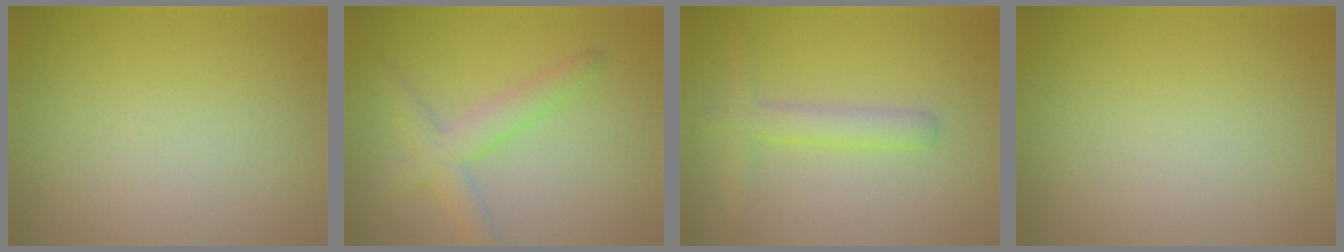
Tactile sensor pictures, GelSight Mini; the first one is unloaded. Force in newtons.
{"total": 3.1, "press": 3.1, "slide": 0.1}
{"total": 2.5, "press": 2.5, "slide": 0.1}
{"total": 0.0}